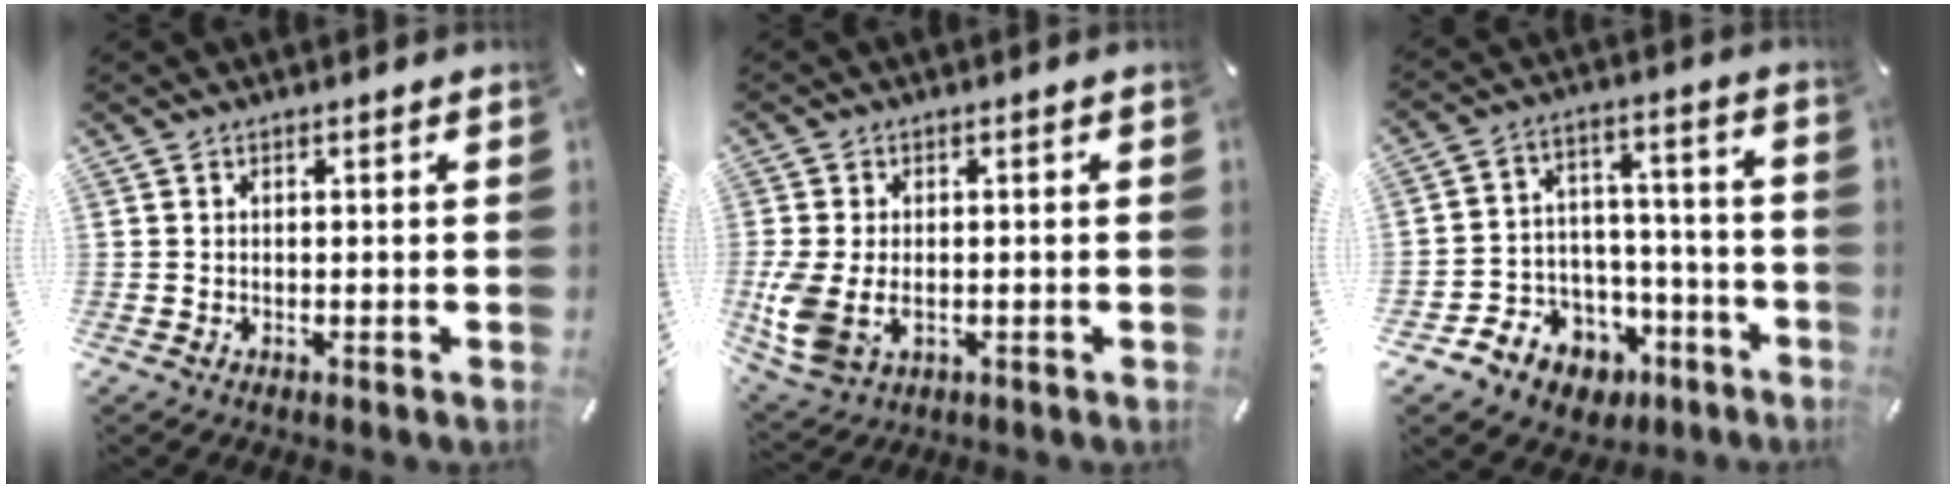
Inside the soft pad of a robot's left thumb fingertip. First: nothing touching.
{"total": 7.8, "force": [-1.2, 5.3, 5.6], "torque": [-0.139, -0.004, -0.019]}
{"total": 9.2, "force": [-3.8, 8.3, 1.4], "torque": [-0.017, 0.023, -0.051]}